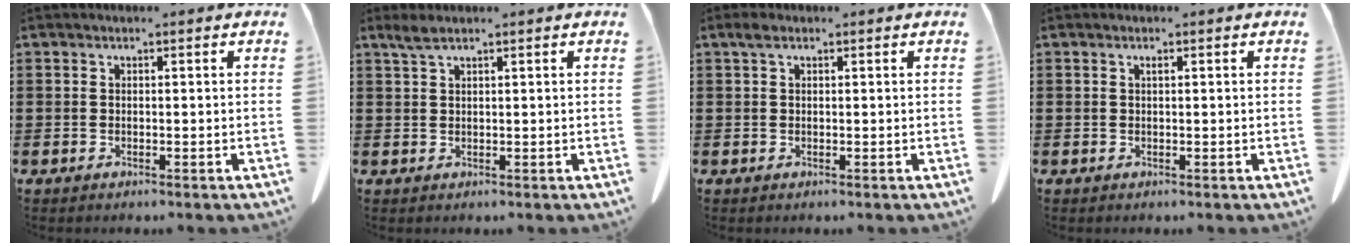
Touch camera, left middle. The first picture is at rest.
{"total": 2.0, "force": [1.3, 0.3, 1.4], "torque": [-0.032, 0.002, 0.025]}
{"total": 1.3, "force": [0.5, 0.7, 1.0], "torque": [-0.024, 0.006, 0.008]}
{"total": 0.6, "force": [0.2, 0.1, 0.5], "torque": [-0.011, -0.001, 0.005]}